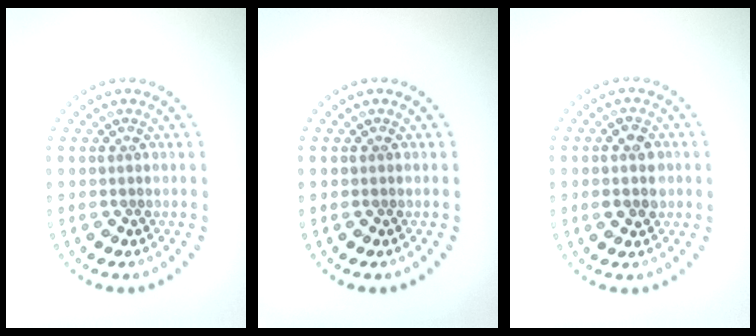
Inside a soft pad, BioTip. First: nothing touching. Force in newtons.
{"total": 0.0}
{"total": 2.9, "press": 2.9, "slide": 0.1}